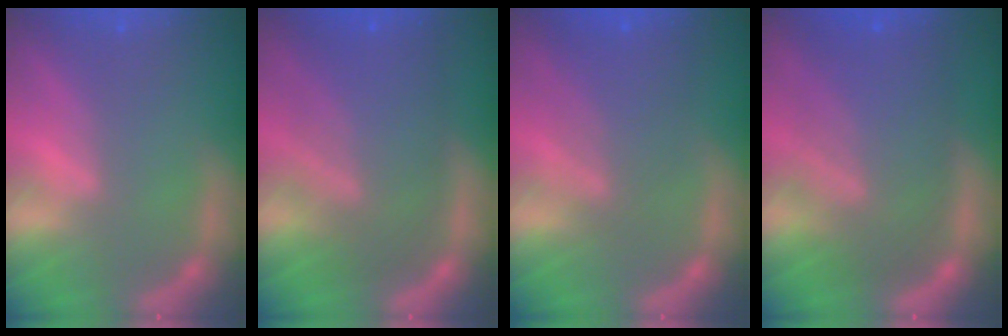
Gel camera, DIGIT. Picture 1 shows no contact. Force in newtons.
{"total": 9.5}
{"total": 5.6}
{"total": 10.1}